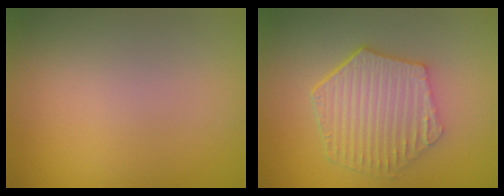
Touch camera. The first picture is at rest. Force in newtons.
{"total": 6.1, "press": 4.6, "slide": 4.1}